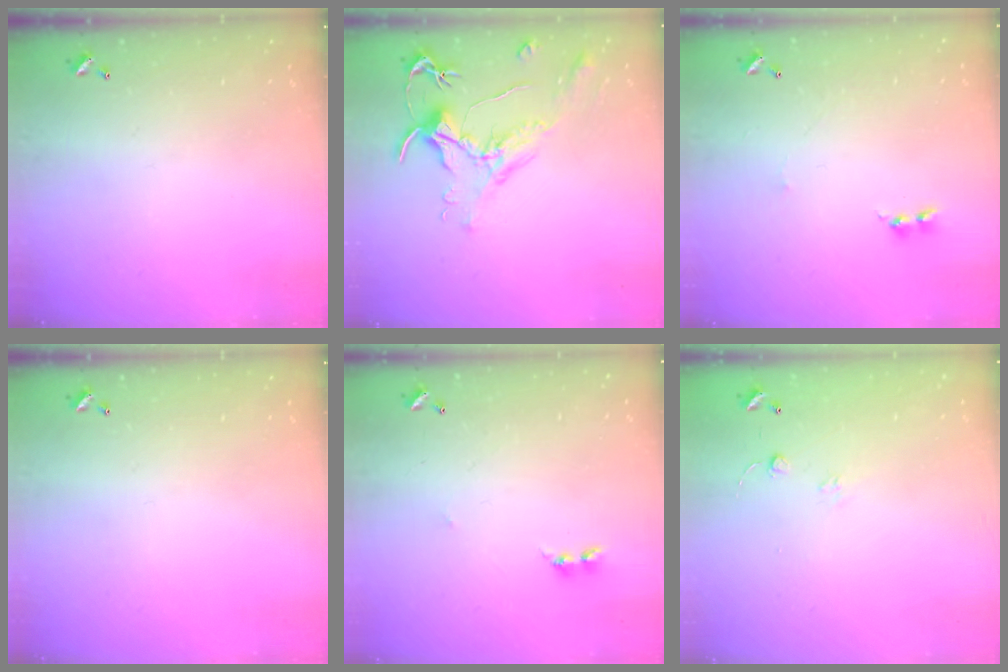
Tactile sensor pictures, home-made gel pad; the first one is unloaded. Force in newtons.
{"total": 1.6, "press": 1.4, "slide": 0.7}
{"total": 0.8, "press": 0.7, "slide": 0.5}
{"total": 0.0}
{"total": 2.8, "press": 2.7, "slide": 0.4}
{"total": 6.2, "press": 6.2, "slide": 0.6}